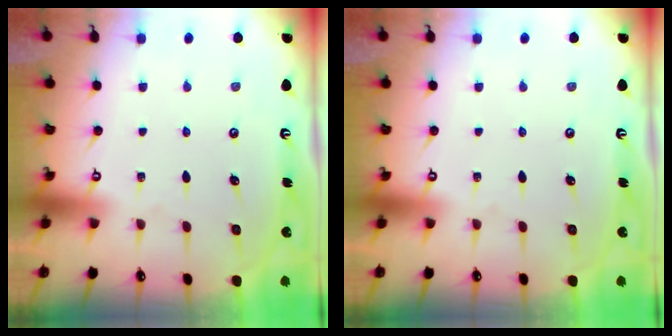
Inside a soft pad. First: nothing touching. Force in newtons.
{"total": 0.0}